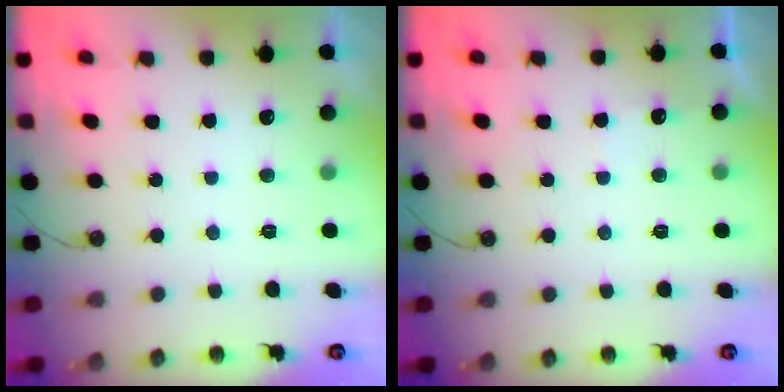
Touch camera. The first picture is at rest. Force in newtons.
{"total": 2.5, "press": 2.5, "slide": 0.5}